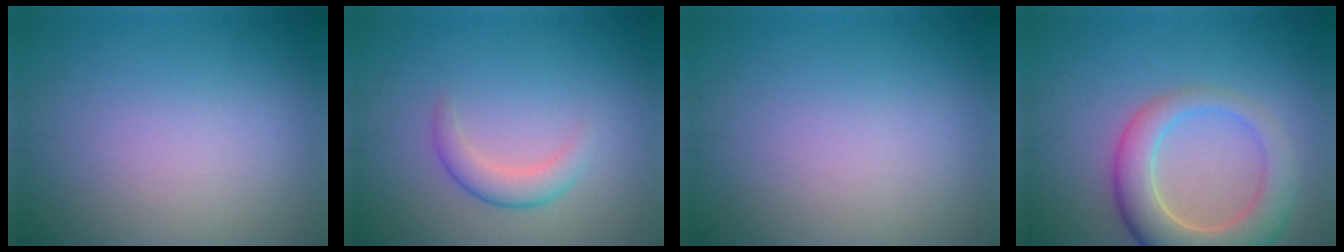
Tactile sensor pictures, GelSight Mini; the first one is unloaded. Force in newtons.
{"total": 2.3, "press": 2.3, "slide": 0.1}
{"total": 0.0}
{"total": 6.8, "press": 6.8, "slide": 0.7}